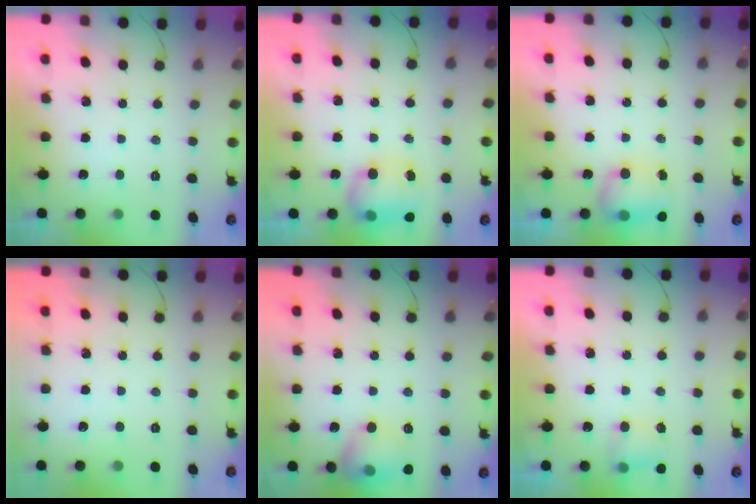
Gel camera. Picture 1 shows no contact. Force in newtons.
{"total": 11.9, "press": 9.6, "slide": 7.0}
{"total": 6.8, "press": 6.8, "slide": 0.5}
{"total": 0.0}
{"total": 12.8, "press": 12.7, "slide": 1.7}
{"total": 4.5, "press": 4.2, "slide": 1.6}